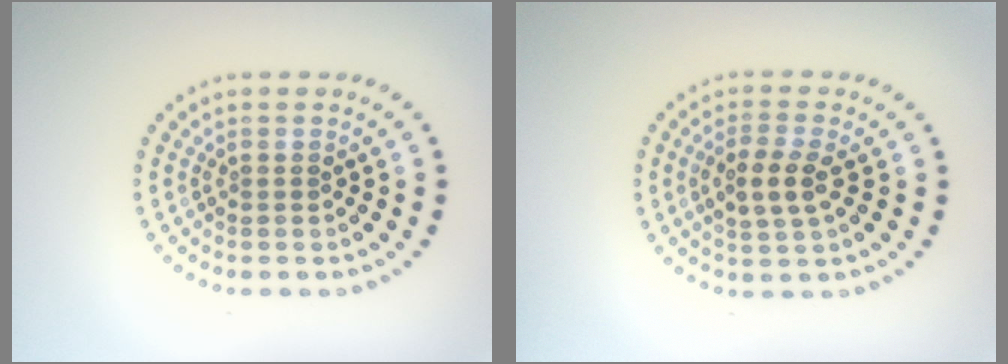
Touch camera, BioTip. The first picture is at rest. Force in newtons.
{"total": 3.0, "press": 2.9, "slide": 0.8}